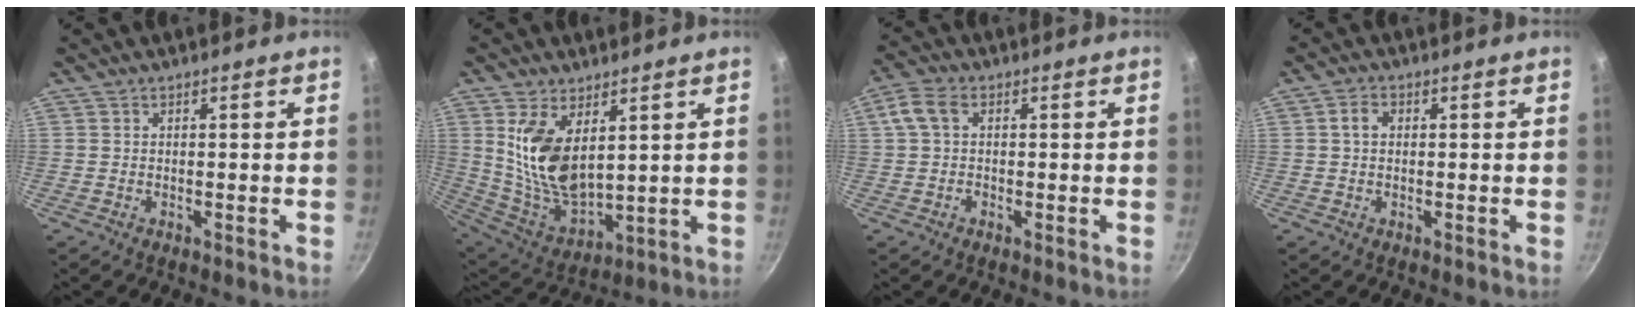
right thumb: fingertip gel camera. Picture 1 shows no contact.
{"total": 14.3, "force": [4.6, 7.6, 11.2], "torque": [-0.204, -0.046, 0.104]}
{"total": 4.9, "force": [0.6, 3.6, 3.3], "torque": [-0.064, 0.010, 0.001]}
{"total": 2.5, "force": [0.3, 1.9, 1.7], "torque": [-0.026, 0.007, 0.004]}